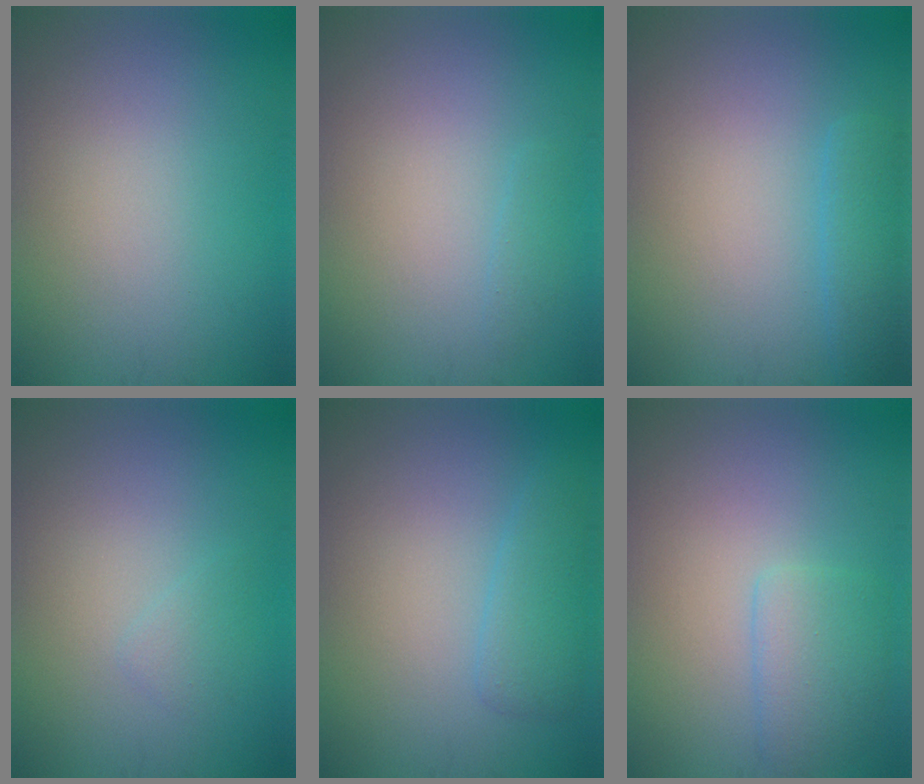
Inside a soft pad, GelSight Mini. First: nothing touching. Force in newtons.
{"total": 0.7, "press": 0.7, "slide": 0.0}
{"total": 2.2, "press": 2.2, "slide": 0.1}
{"total": 0.9, "press": 0.9, "slide": 0.0}
{"total": 2.2, "press": 2.2, "slide": 0.1}
{"total": 2.6, "press": 2.6, "slide": 0.1}